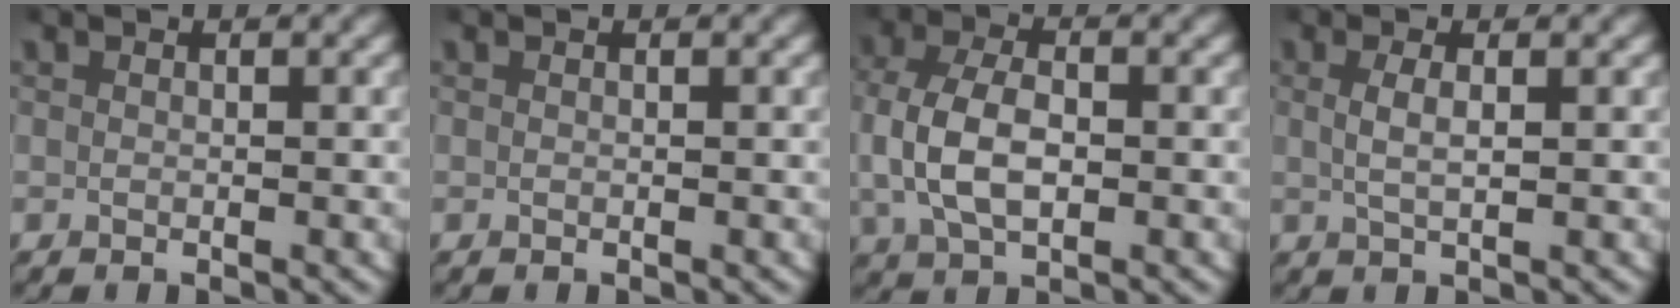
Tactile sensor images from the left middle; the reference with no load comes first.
{"total": 0.0}
{"total": 5.7, "force": [-0.2, 3.7, 4.3], "torque": [-0.111, -0.011, 0.006]}
{"total": 1.9, "force": [0.5, 0.4, 1.8], "torque": [-0.039, -0.003, 0.014]}